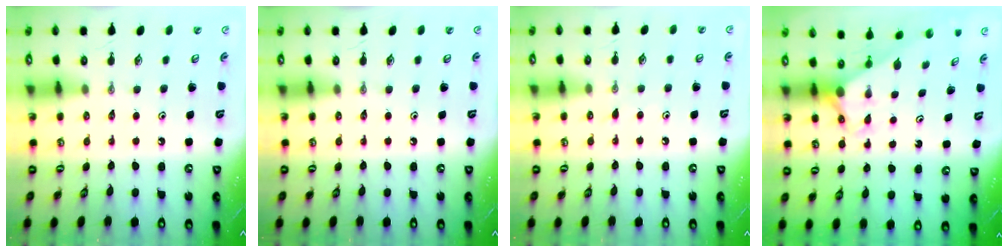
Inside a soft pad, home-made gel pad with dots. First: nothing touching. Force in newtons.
{"total": 0.0}
{"total": 4.3, "press": 4.3, "slide": 0.4}
{"total": 2.9, "press": 2.9, "slide": 0.0}